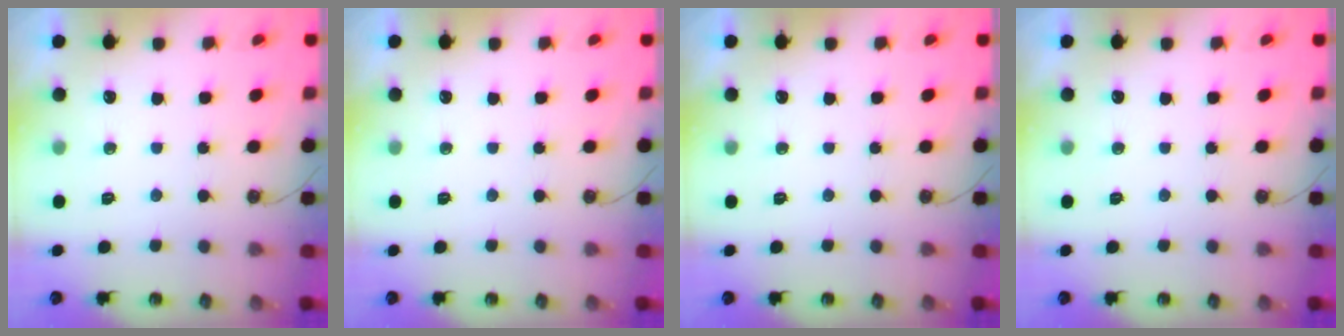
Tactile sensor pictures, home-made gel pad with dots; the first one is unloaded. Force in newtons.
{"total": 0.0}
{"total": 0.0}
{"total": 0.0}